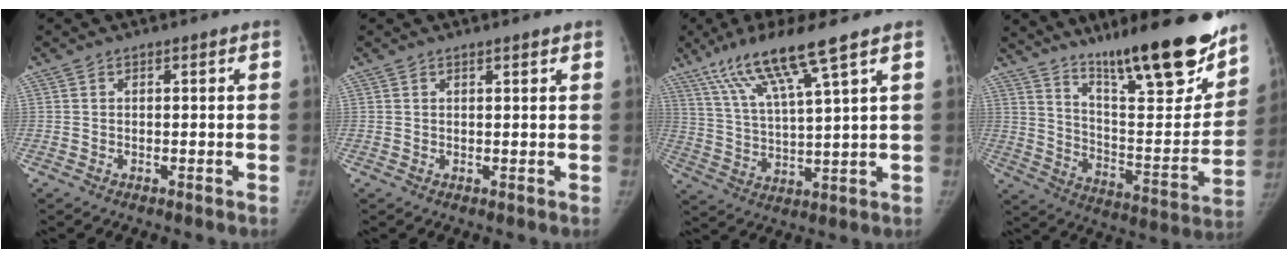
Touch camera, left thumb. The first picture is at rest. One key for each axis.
{"total": 1.1, "fx": 0.9, "fy": 0.2, "fz": 0.6, "tx": -0.008, "ty": -0.005, "tz": 0.015}
{"total": 13.2, "fx": 8.3, "fy": 0.6, "fz": 10.3, "tx": -0.200, "ty": -0.028, "tz": 0.162}
{"total": 26.1, "fx": 18.4, "fy": 5.4, "fz": 17.7, "tx": -0.232, "ty": -0.099, "tz": 0.294}